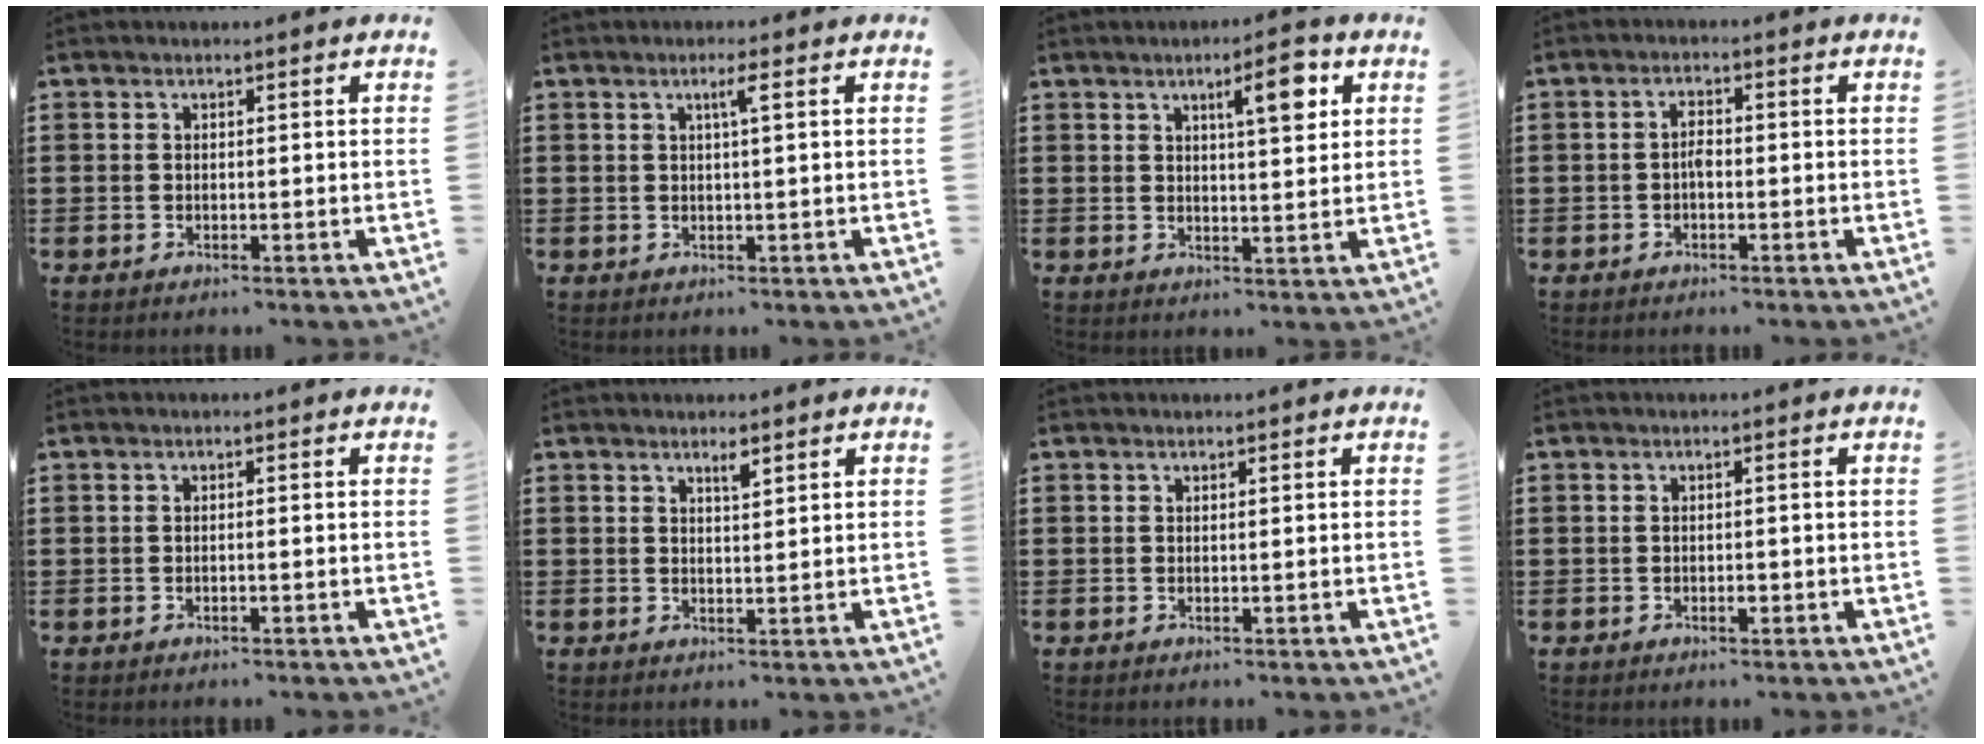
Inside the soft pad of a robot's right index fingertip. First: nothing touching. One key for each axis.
{"total": 2.0, "fx": 0.6, "fy": -0.1, "fz": 1.9, "tx": -0.038, "ty": 0.000, "tz": 0.008}
{"total": 6.2, "fx": 2.8, "fy": 1.7, "fz": 5.2, "tx": -0.079, "ty": -0.001, "tz": 0.038}
{"total": 2.0, "fx": -0.4, "fy": 0.9, "fz": 1.7, "tx": -0.034, "ty": 0.003, "tz": -0.009}
{"total": 0.5, "fx": -0.2, "fy": -0.1, "fz": 0.5, "tx": -0.008, "ty": -0.002, "tz": -0.004}
{"total": 1.8, "fx": 1.3, "fy": 0.4, "fz": 1.2, "tx": -0.017, "ty": -0.001, "tz": 0.020}
{"total": 0.0}
{"total": 1.2, "fx": -0.4, "fy": 0.4, "fz": 1.1, "tx": -0.021, "ty": -0.004, "tz": -0.006}